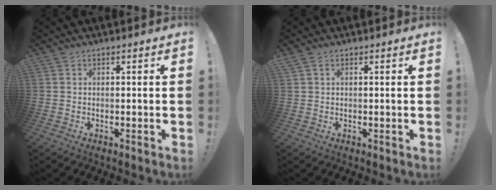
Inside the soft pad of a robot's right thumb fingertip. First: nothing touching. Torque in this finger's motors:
{"motor_torque": [-0.14, 0.35, 0.20, -0.13, 0.11]}